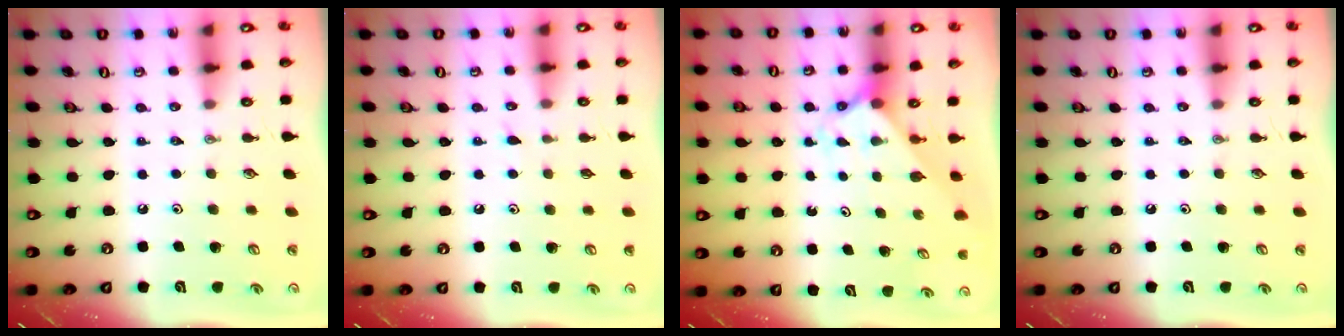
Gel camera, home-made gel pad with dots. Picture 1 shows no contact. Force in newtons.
{"total": 6.8, "press": 6.7, "slide": 0.6}
{"total": 2.1, "press": 2.1, "slide": 0.1}
{"total": 0.0}